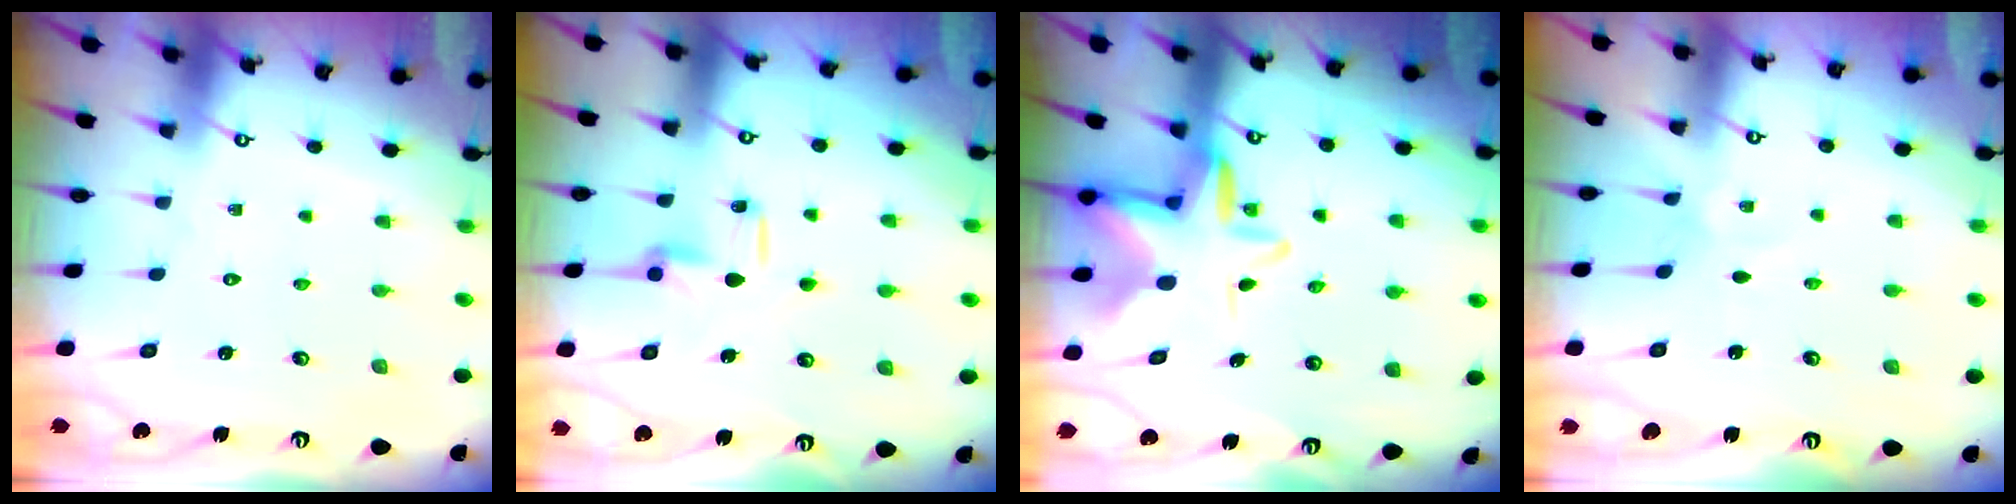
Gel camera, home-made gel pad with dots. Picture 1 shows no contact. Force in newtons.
{"total": 8.0, "press": 8.0, "slide": 0.5}
{"total": 10.0, "press": 9.7, "slide": 2.3}
{"total": 2.2, "press": 2.2, "slide": 0.4}